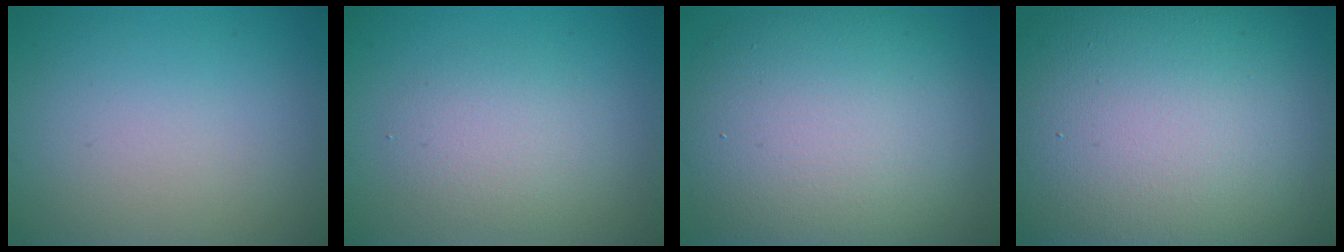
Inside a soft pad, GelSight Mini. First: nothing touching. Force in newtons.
{"total": 2.8, "press": 2.8, "slide": 0.2}
{"total": 12.4, "press": 12.3, "slide": 0.7}
{"total": 20.6, "press": 20.6, "slide": 1.3}